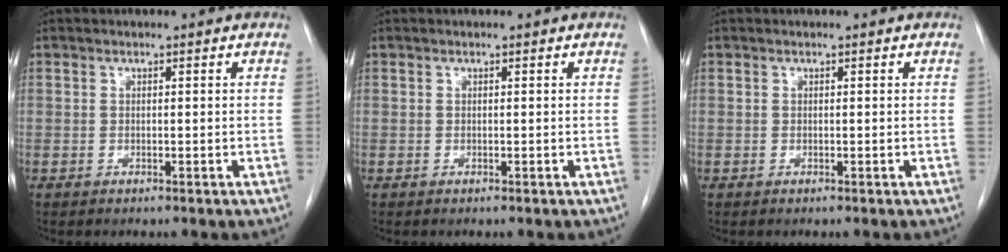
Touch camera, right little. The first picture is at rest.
{"total": 0.0}
{"total": 0.0}